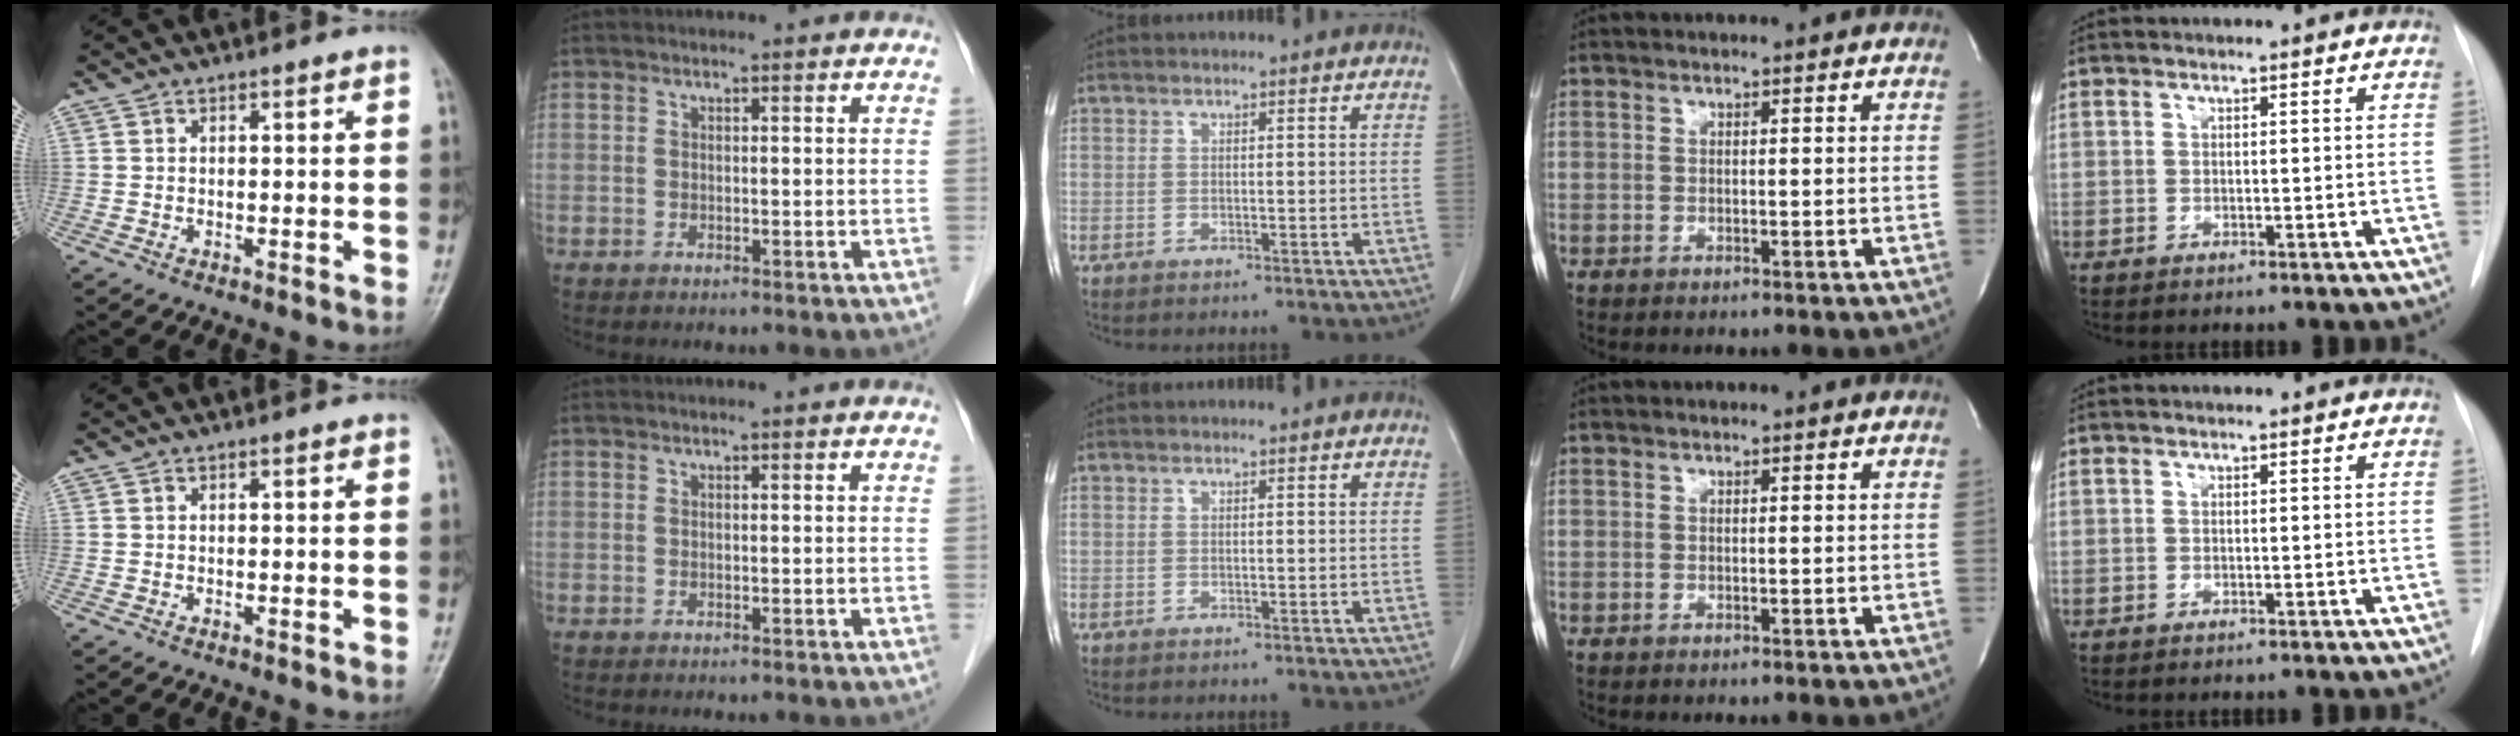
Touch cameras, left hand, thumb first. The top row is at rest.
{}